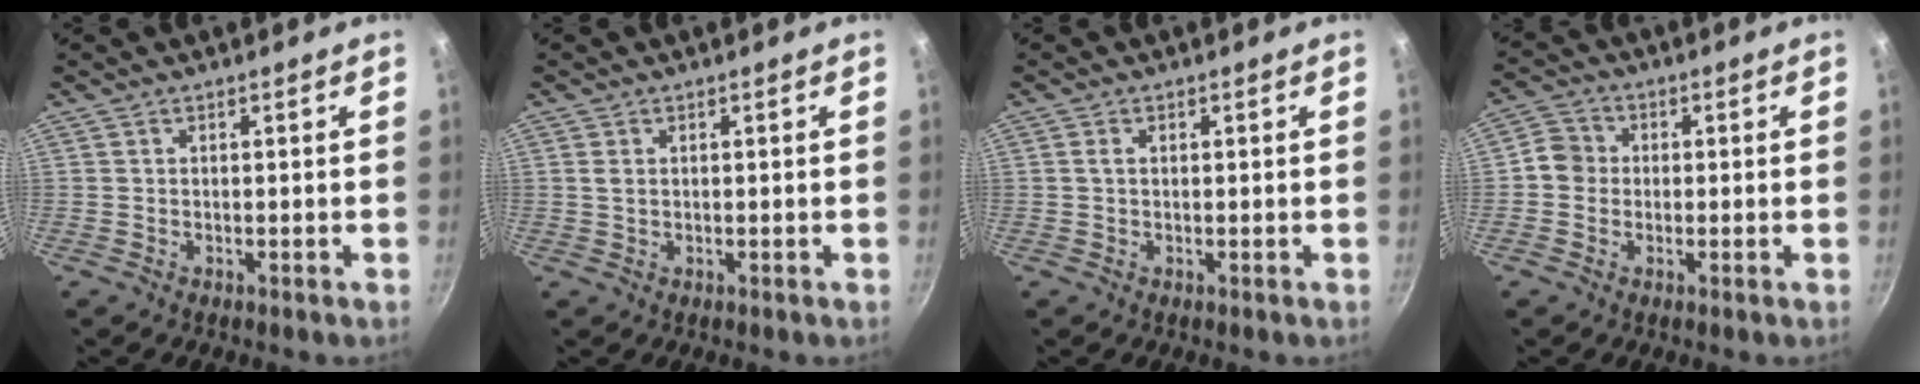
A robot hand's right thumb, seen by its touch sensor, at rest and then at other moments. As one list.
[{"total": 1.2, "force": [0.4, 0.8, 0.8], "torque": [-0.017, 0.001, 0.007]}, {"total": 1.1, "force": [0.2, 0.7, 0.8], "torque": [-0.014, 0.003, 0.003]}, {"total": 4.8, "force": [-0.3, 4.5, 1.8], "torque": [-0.006, 0.011, -0.021]}]